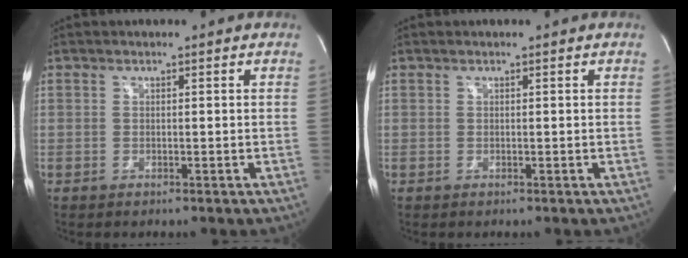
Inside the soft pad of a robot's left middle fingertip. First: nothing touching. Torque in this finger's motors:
{"motor_torque": [0.14, 0.00, -0.09, 0.01]}